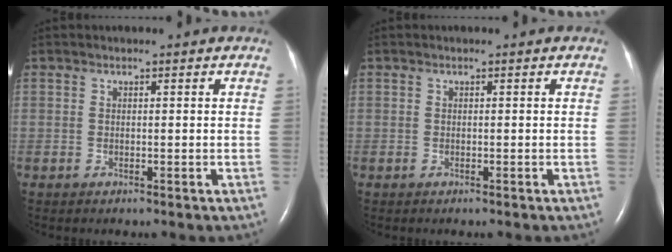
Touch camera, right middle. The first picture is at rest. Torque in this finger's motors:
{"motor_torque": [0.23, -0.13, 0.03, 0.01]}